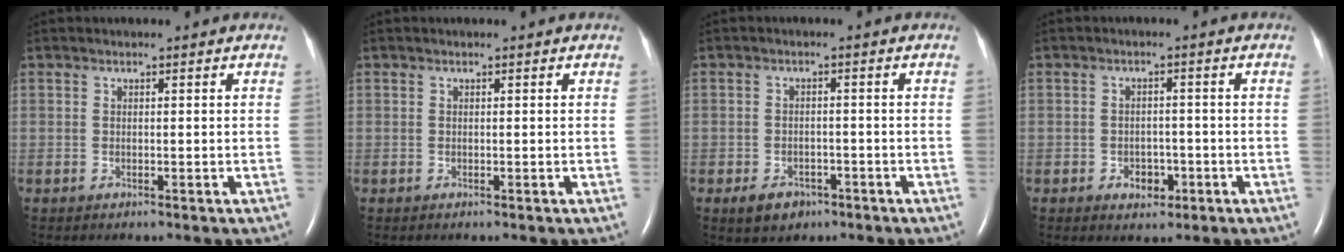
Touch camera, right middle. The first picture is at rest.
{"total": 0.0}
{"total": 3.9, "force": [-2.3, 2.6, 1.7], "torque": [-0.030, 0.002, -0.027]}
{"total": 3.2, "force": [-1.4, 2.3, 1.8], "torque": [-0.021, 0.005, -0.013]}